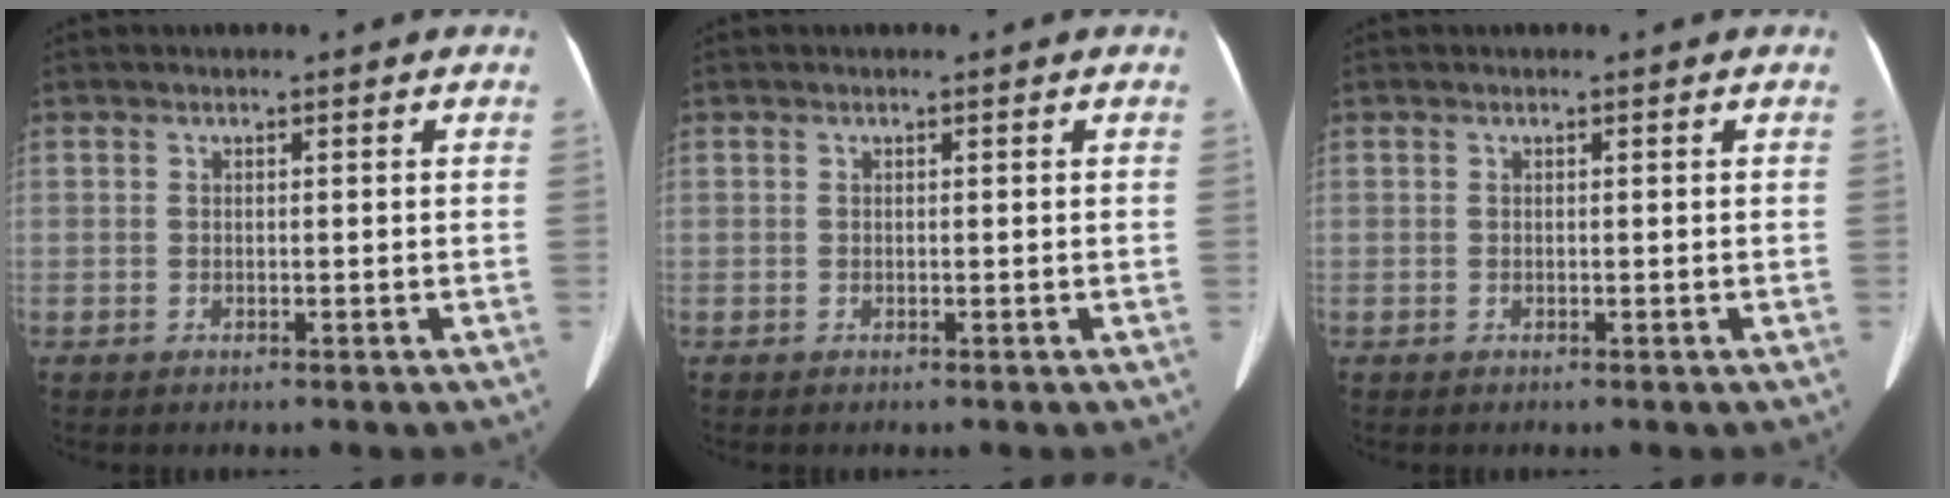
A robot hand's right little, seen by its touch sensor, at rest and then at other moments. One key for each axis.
{"total": 0.0}
{"total": 0.0}